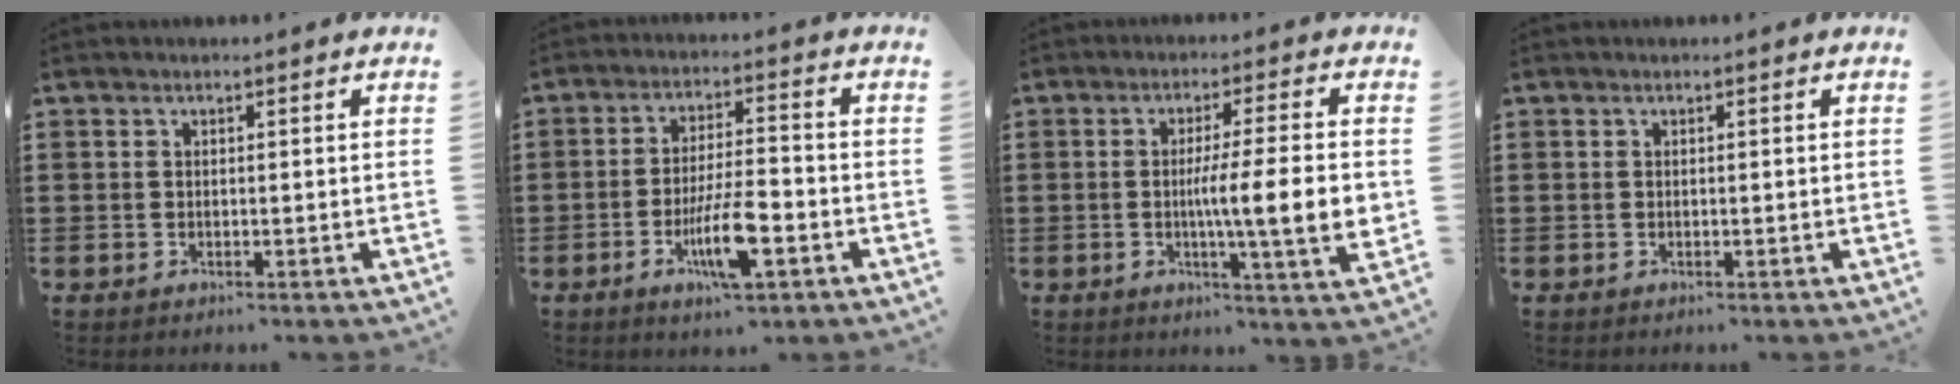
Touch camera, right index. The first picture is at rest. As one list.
[{"total": 8.9, "force": [-3.4, 2.1, 7.9], "torque": [-0.159, -0.009, -0.063]}, {"total": 10.5, "force": [-0.9, 0.6, 10.5], "torque": [-0.163, -0.014, -0.020]}, {"total": 0.0}]